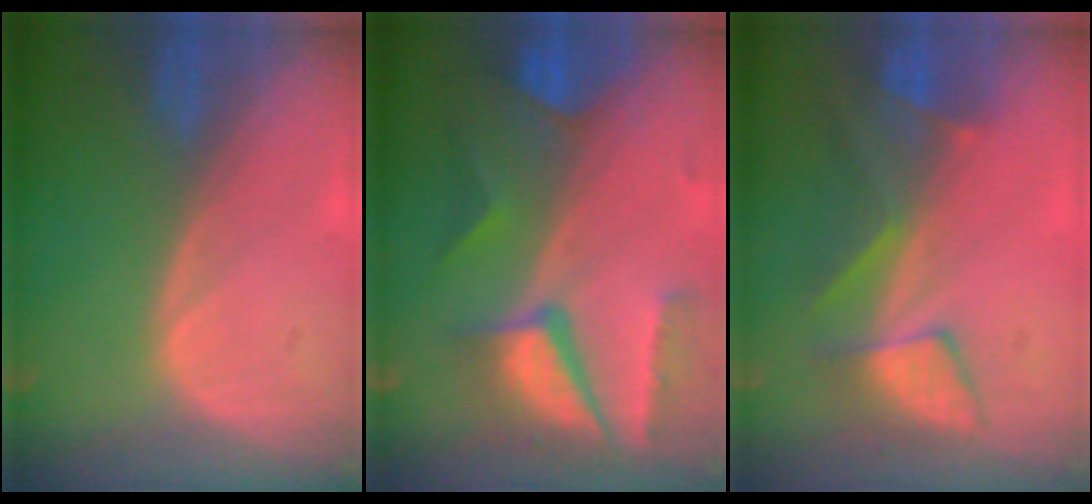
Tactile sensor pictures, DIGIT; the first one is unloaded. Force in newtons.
{"total": 10.4, "press": 8.8, "slide": 5.6}
{"total": 7.3, "press": 7.0, "slide": 2.2}